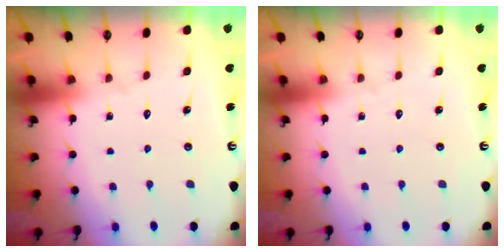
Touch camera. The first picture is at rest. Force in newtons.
{"total": 0.0}